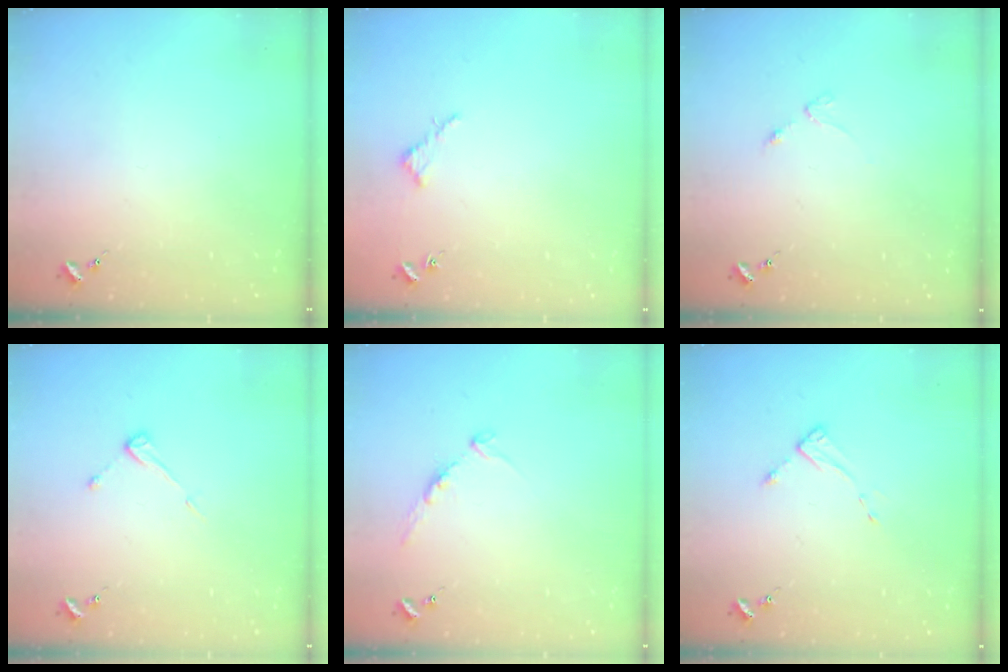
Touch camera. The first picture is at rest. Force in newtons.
{"total": 2.6, "press": 2.6, "slide": 0.2}
{"total": 2.5, "press": 2.4, "slide": 0.4}
{"total": 4.2, "press": 4.2, "slide": 0.3}
{"total": 8.3, "press": 8.2, "slide": 0.9}
{"total": 2.6, "press": 2.6, "slide": 0.3}